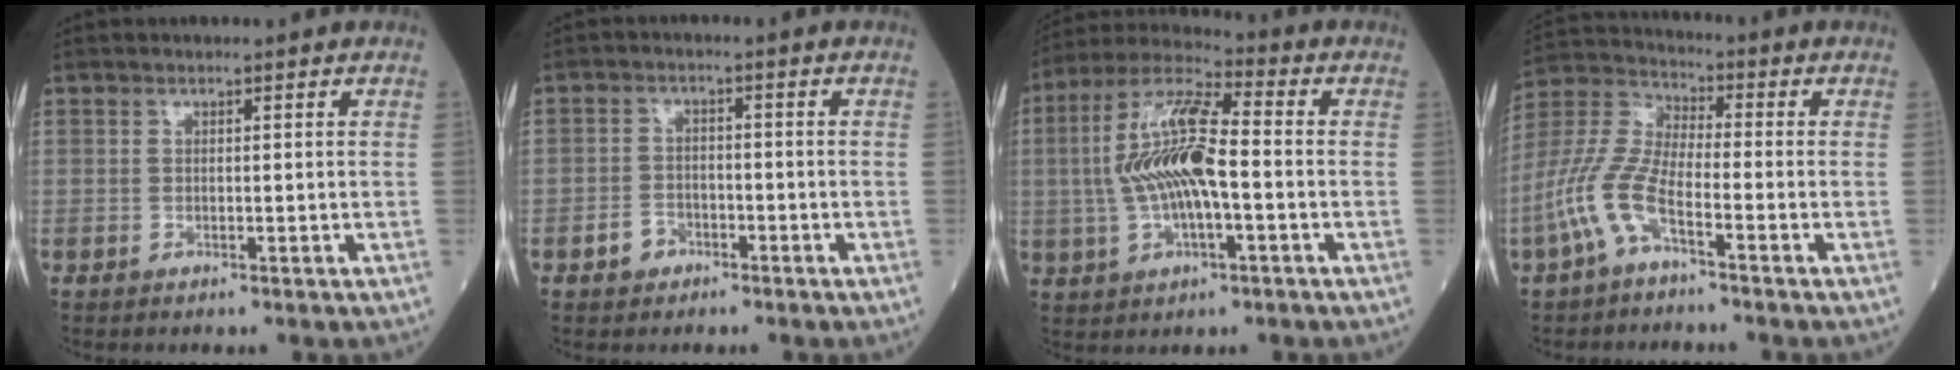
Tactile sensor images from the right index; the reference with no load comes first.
{"total": 3.1, "force": [-1.9, 2.3, 1.1], "torque": [-0.019, 0.007, -0.032]}
{"total": 13.3, "force": [-0.8, 3.6, 12.8], "torque": [-0.268, 0.017, -0.015]}
{"total": 9.2, "force": [-4.5, 2.6, 7.5], "torque": [-0.188, 0.006, -0.098]}